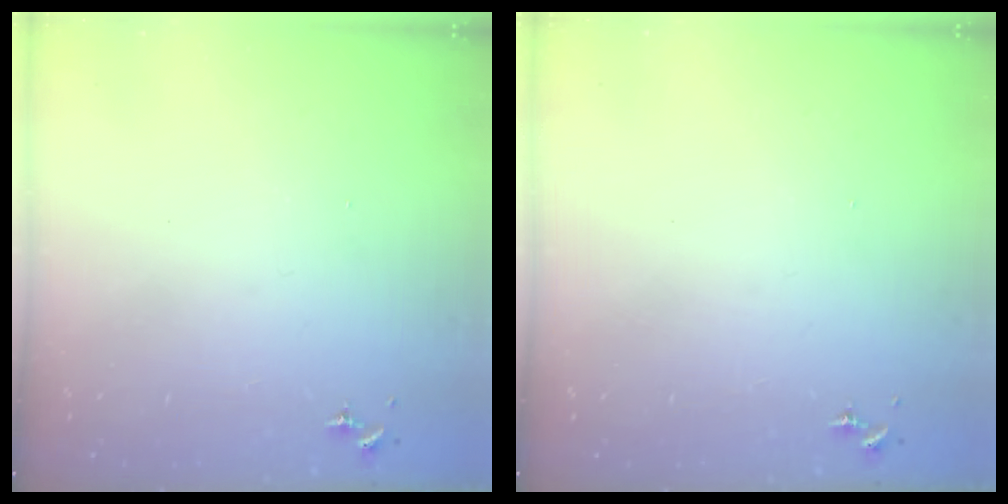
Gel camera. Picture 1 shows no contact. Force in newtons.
{"total": 0.0}